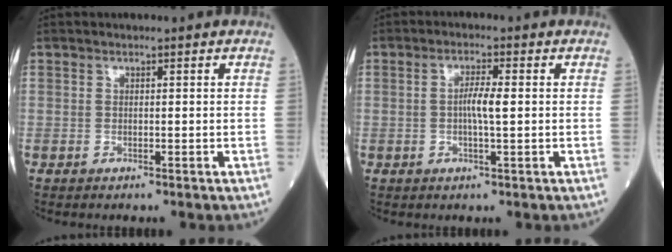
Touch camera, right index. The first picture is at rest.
{"total": 3.4, "force": [0.0, 0.2, 3.4], "torque": [-0.065, 0.000, -0.002]}